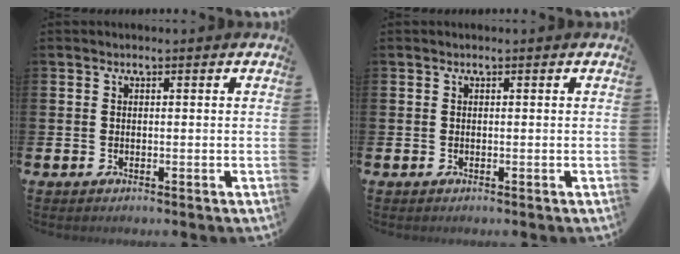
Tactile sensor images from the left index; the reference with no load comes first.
{"total": 0.0}